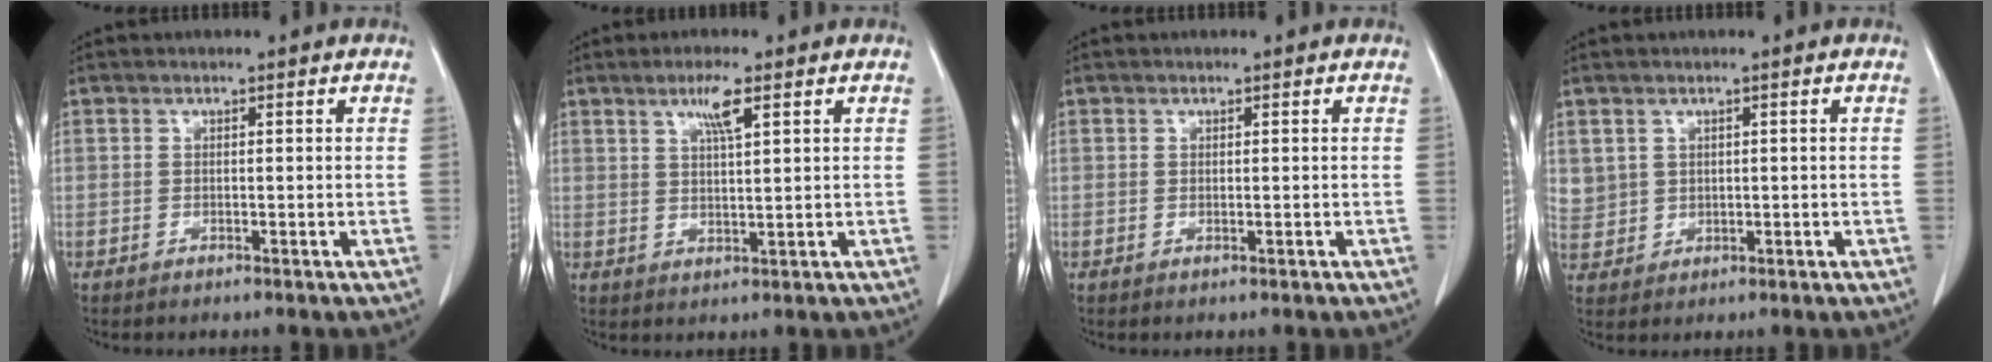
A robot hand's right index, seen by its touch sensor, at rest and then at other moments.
{"total": 4.4, "force": [2.4, 0.3, 3.7], "torque": [-0.068, -0.002, 0.042]}
{"total": 0.0}
{"total": 5.6, "force": [1.9, 5.1, 1.6], "torque": [-0.053, 0.011, 0.055]}